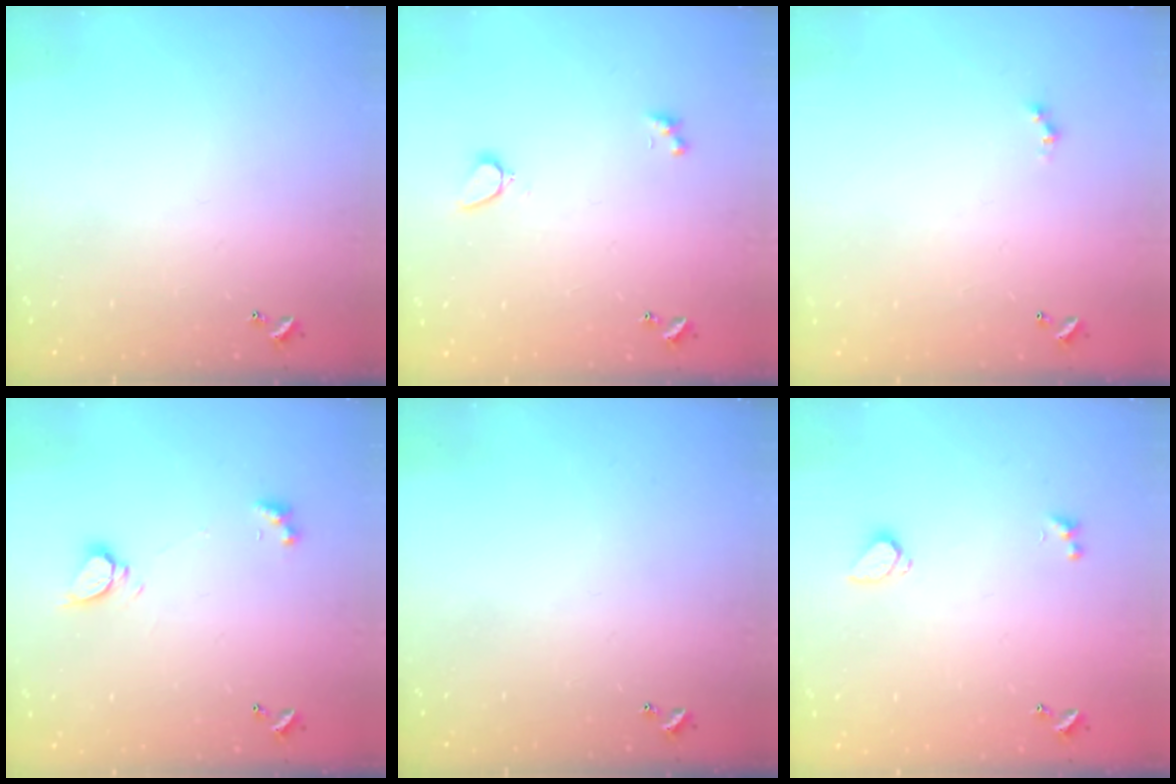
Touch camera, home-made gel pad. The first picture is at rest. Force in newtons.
{"total": 3.7, "press": 3.6, "slide": 0.7}
{"total": 0.0}
{"total": 3.3, "press": 3.3, "slide": 0.4}
{"total": 0.0}
{"total": 0.8, "press": 0.6, "slide": 0.4}